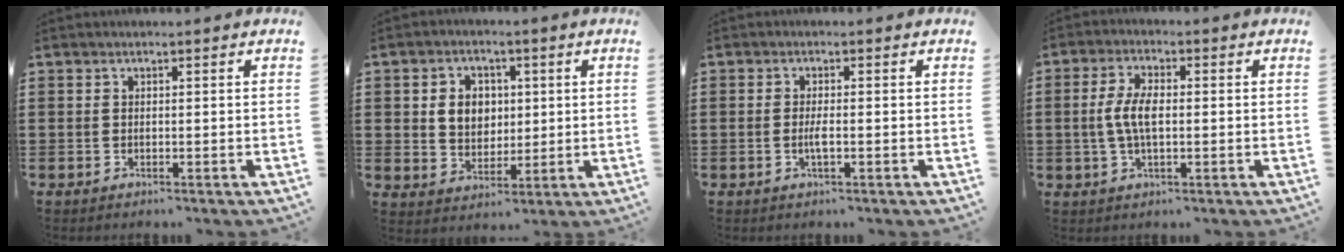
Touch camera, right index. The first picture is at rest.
{"total": 5.6, "force": [1.0, 4.7, 2.8], "torque": [-0.065, 0.013, 0.013]}
{"total": 2.3, "force": [-0.6, 0.5, 2.2], "torque": [-0.048, -0.002, -0.013]}
{"total": 5.5, "force": [-0.2, 2.2, 5.0], "torque": [-0.114, -0.002, -0.012]}